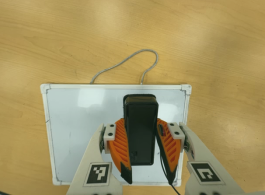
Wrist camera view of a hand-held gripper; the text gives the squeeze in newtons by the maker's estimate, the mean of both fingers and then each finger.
{"total": 7.9, "left": 6.3, "right": 9.6}